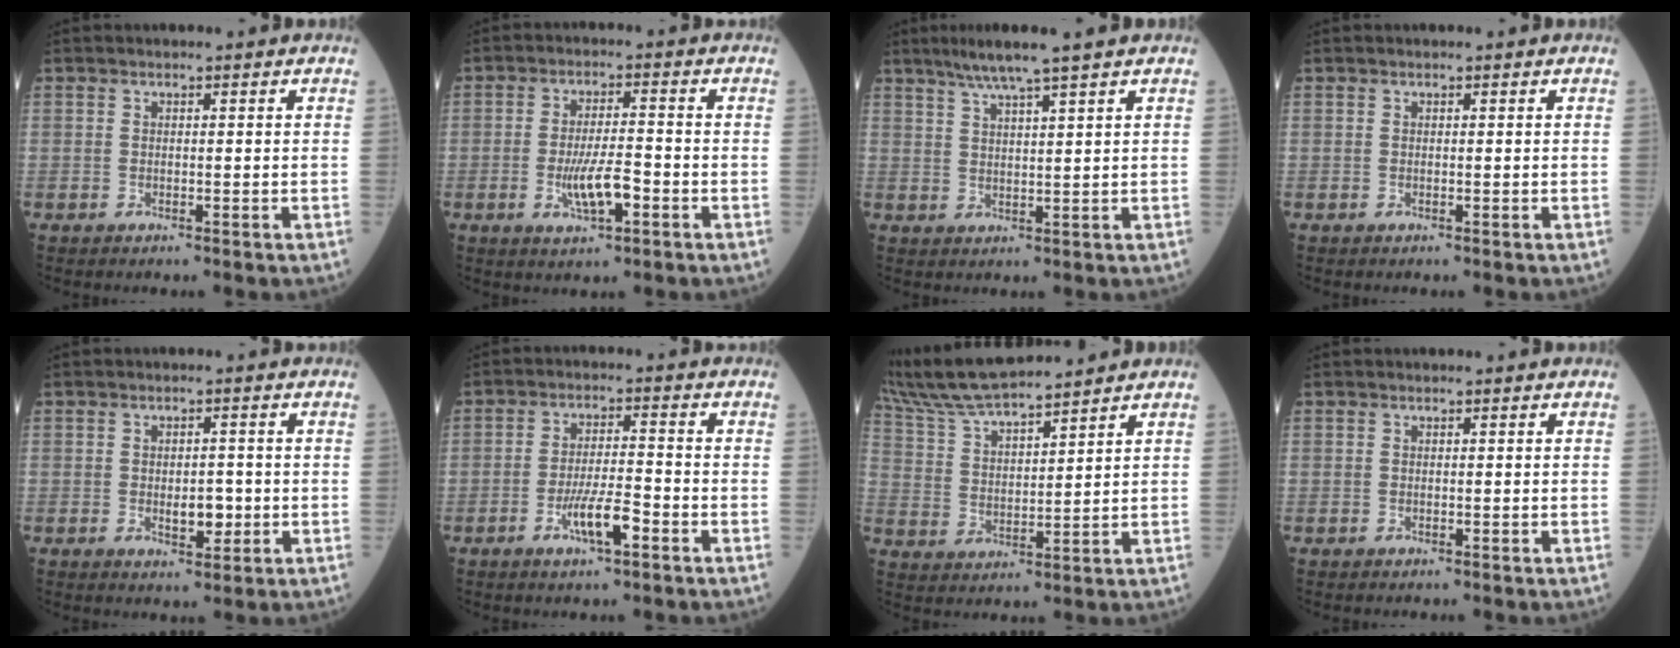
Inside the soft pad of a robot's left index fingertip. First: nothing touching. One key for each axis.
{"total": 6.0, "fx": -2.2, "fy": 1.4, "fz": 5.5, "tx": -0.106, "ty": -0.003, "tz": -0.038}
{"total": 5.6, "fx": 4.4, "fy": -1.0, "fz": 3.4, "tx": -0.066, "ty": 0.008, "tz": 0.083}
{"total": 0.0}
{"total": 3.5, "fx": -0.8, "fy": 1.8, "fz": 2.9, "tx": -0.040, "ty": 0.002, "tz": -0.007}
{"total": 5.8, "fx": -3.0, "fy": 0.9, "fz": 4.9, "tx": -0.096, "ty": -0.002, "tz": -0.056}
{"total": 12.4, "fx": 11.4, "fy": 0.7, "fz": 4.8, "tx": -0.100, "ty": 0.025, "tz": 0.224}
{"total": 0.0}